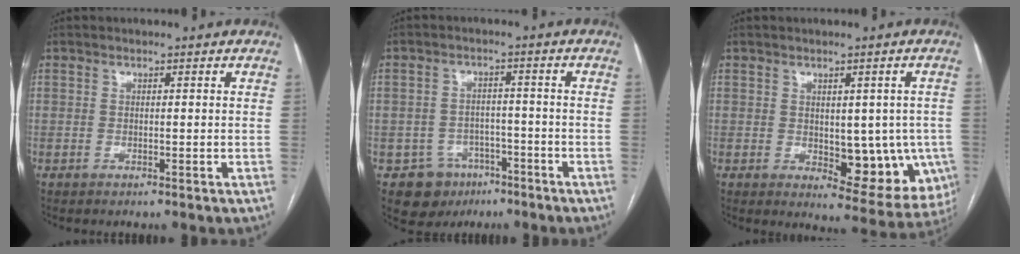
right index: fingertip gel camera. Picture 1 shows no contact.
{"total": 6.7, "force": [-3.8, 5.4, 0.7], "torque": [-0.005, 0.012, -0.050]}
{"total": 11.1, "force": [-1.6, 5.4, 9.6], "torque": [-0.097, 0.002, -0.004]}